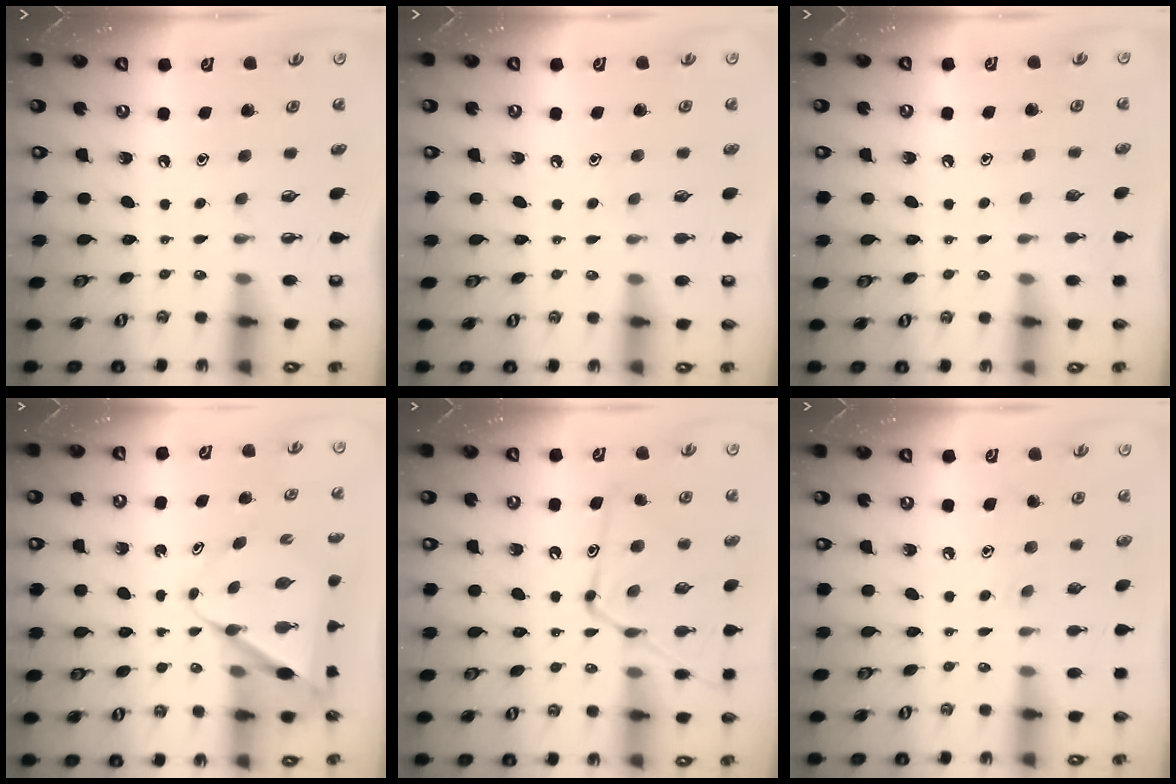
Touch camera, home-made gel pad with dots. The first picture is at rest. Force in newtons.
{"total": 5.4, "press": 5.4, "slide": 0.6}
{"total": 2.6, "press": 2.6, "slide": 0.3}
{"total": 8.4, "press": 8.4, "slide": 0.8}
{"total": 15.6, "press": 15.5, "slide": 1.2}
{"total": 6.9, "press": 6.9, "slide": 0.3}